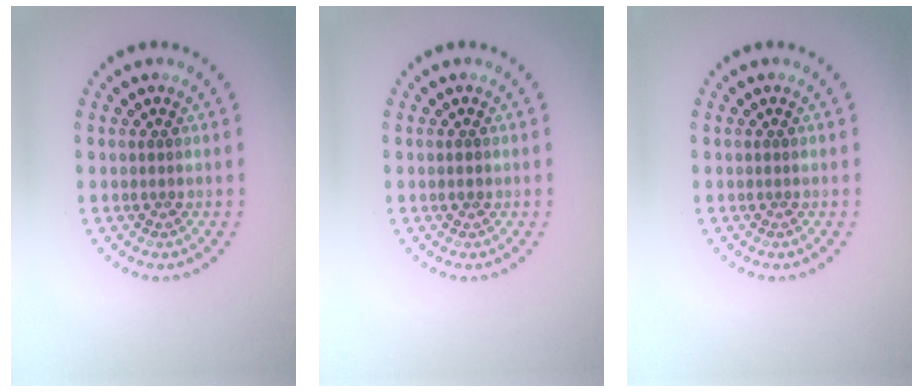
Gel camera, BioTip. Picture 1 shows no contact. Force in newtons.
{"total": 0.8, "press": 0.8, "slide": 0.1}
{"total": 0.0}